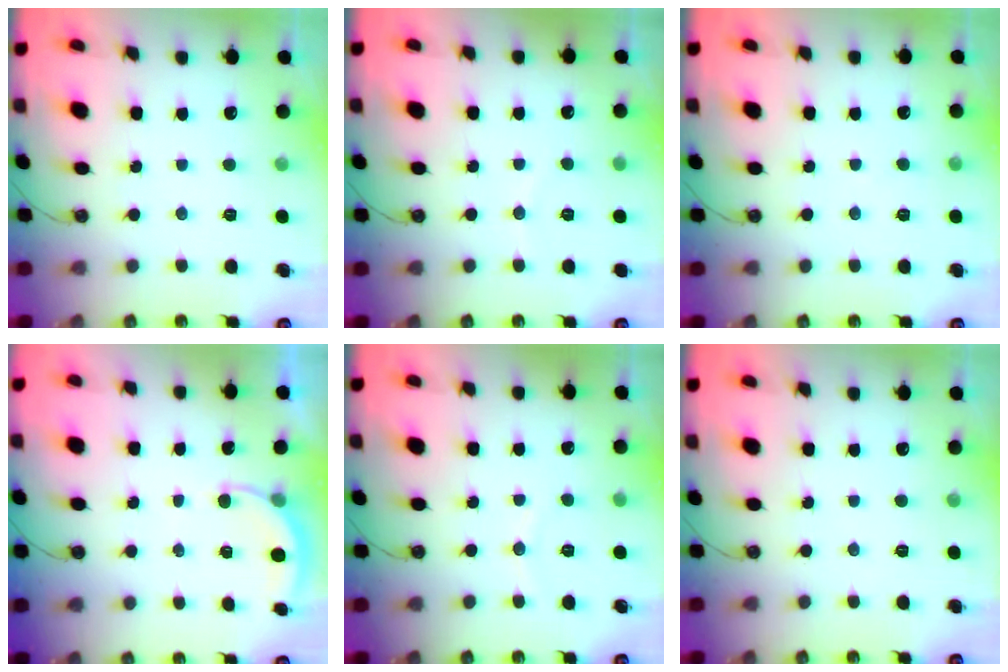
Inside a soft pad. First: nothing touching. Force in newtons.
{"total": 2.3, "press": 2.3, "slide": 0.3}
{"total": 5.5, "press": 5.5, "slide": 0.6}
{"total": 3.5, "press": 3.5, "slide": 0.3}
{"total": 5.4, "press": 5.4, "slide": 0.7}
{"total": 0.0}